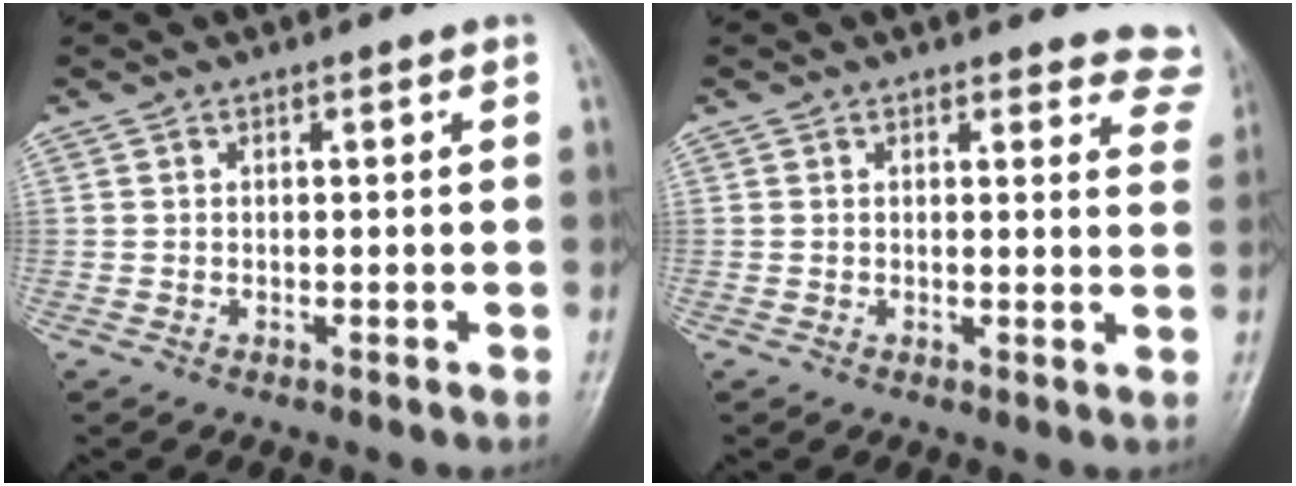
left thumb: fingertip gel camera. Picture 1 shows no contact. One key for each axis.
{"total": 6.5, "fx": 6.1, "fy": 2.2, "fz": 0.5, "tx": 0.046, "ty": -0.028, "tz": 0.034}